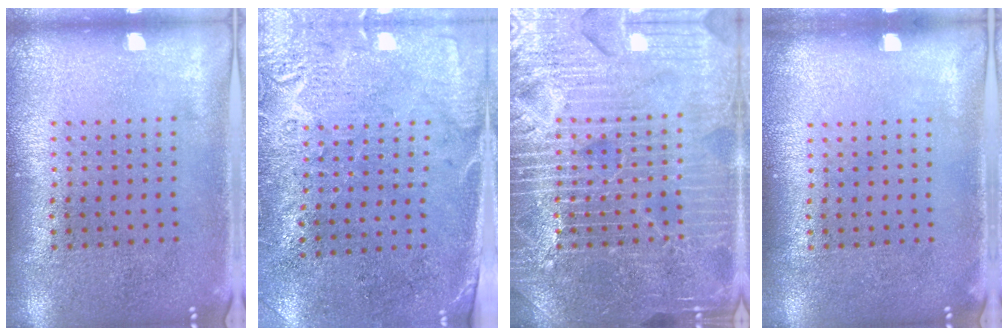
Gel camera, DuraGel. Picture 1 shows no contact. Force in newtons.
{"total": 2.7, "press": 2.4, "slide": 1.2}
{"total": 7.0, "press": 6.9, "slide": 0.9}
{"total": 0.0}